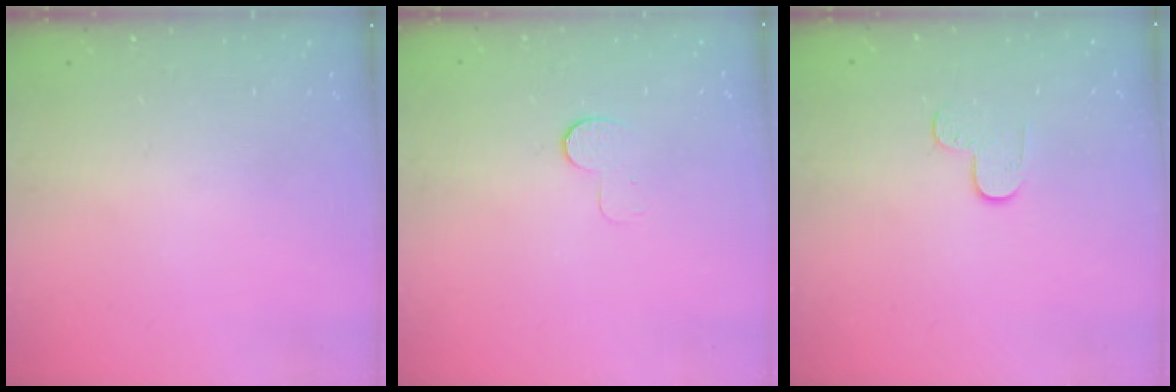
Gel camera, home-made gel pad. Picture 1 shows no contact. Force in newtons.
{"total": 5.7, "press": 5.6, "slide": 0.6}
{"total": 5.5, "press": 5.5, "slide": 0.5}